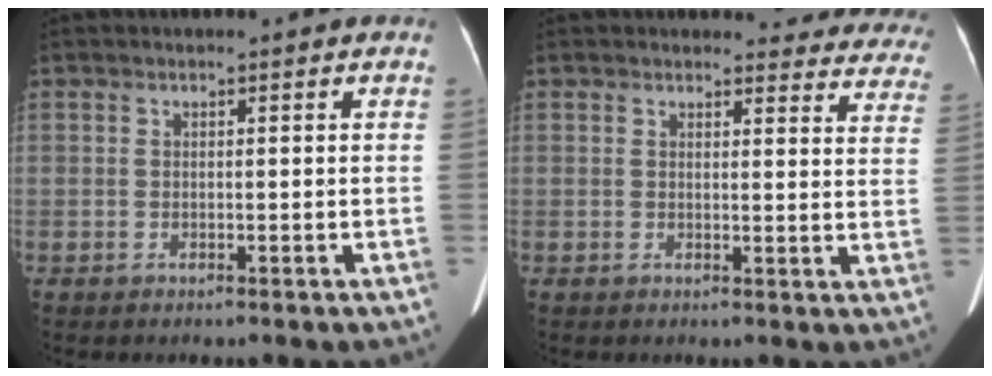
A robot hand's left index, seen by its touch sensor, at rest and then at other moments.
{"total": 15.2, "force": [14.7, 3.7, 1.7], "torque": [0.032, -0.076, 0.122]}